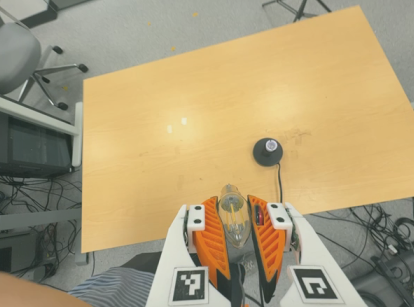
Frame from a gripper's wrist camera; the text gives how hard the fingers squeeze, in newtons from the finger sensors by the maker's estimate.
{"total": 22.8, "left": 26.5, "right": 19.1}